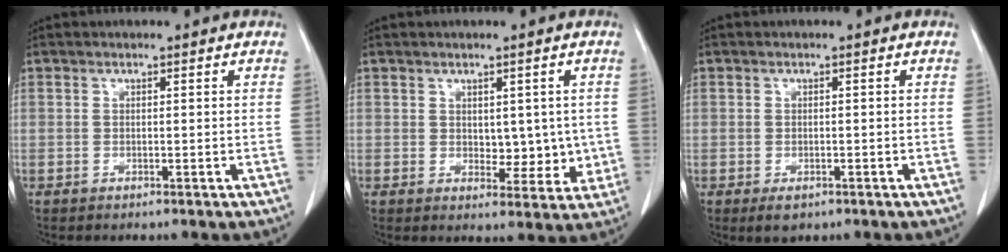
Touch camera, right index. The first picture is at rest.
{"total": 6.9, "force": [0.4, 4.4, 5.4], "torque": [-0.063, 0.004, 0.019]}
{"total": 3.7, "force": [-2.0, 2.2, 2.2], "torque": [-0.039, -0.005, -0.023]}